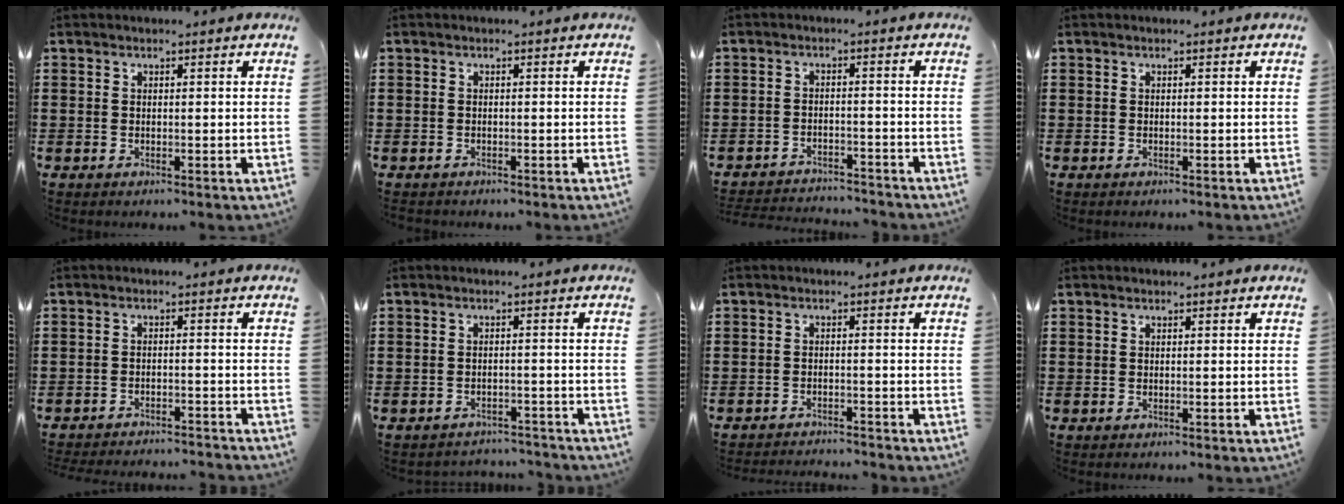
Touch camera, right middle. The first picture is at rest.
{"total": 0.6, "force": [-0.5, 0.2, -0.1], "torque": [0.002, 0.004, -0.012]}
{"total": 2.9, "force": [-2.9, 0.2, 0.0], "torque": [-0.006, 0.000, -0.062]}
{"total": 0.0}
{"total": 2.7, "force": [-2.7, -0.1, 0.2], "torque": [-0.006, 0.002, -0.056]}
{"total": 2.3, "force": [-2.2, 0.3, 0.0], "torque": [-0.007, 0.001, -0.048]}
{"total": 2.0, "force": [-2.0, 0.0, 0.0], "torque": [-0.006, 0.001, -0.042]}
{"total": 0.0}